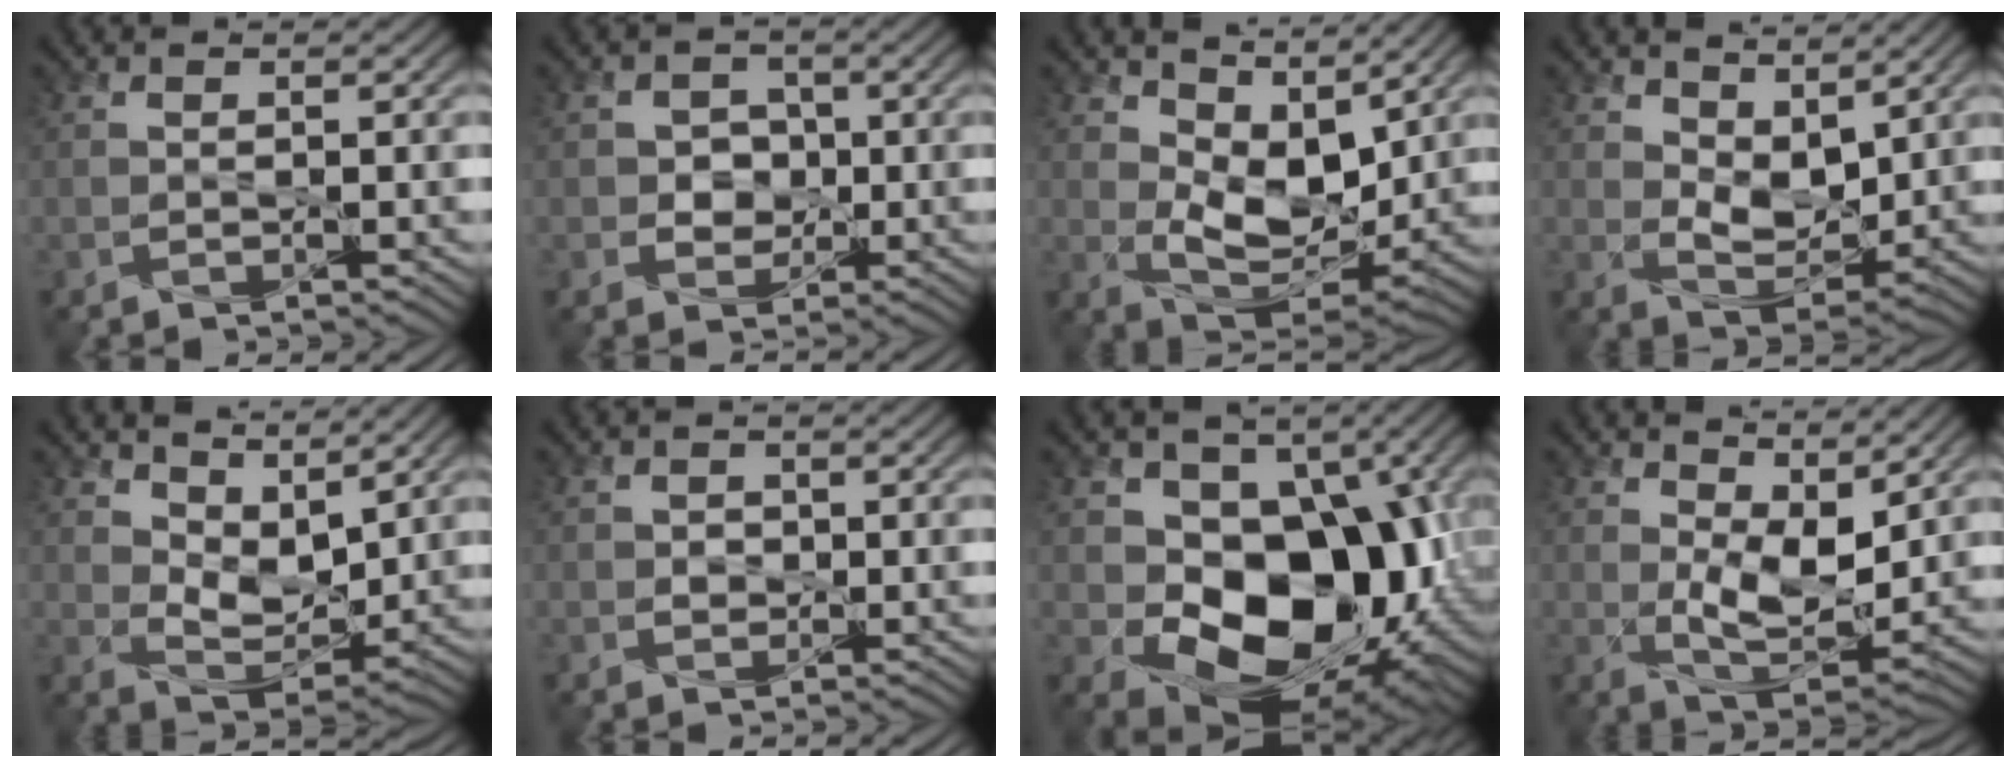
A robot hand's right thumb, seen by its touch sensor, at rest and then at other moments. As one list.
[{"total": 3.3, "force": [-0.2, 3.0, 1.3], "torque": [-0.020, 0.000, -0.018]}, {"total": 8.9, "force": [4.1, 5.2, 6.0], "torque": [-0.130, -0.012, 0.073]}, {"total": 6.3, "force": [3.6, 3.5, 3.8], "torque": [-0.084, -0.011, 0.059]}, {"total": 6.8, "force": [4.4, 3.6, 3.9], "torque": [-0.086, -0.010, 0.071]}, {"total": 1.2, "force": [-0.2, 1.1, 0.5], "torque": [-0.008, -0.004, -0.004]}, {"total": 15.0, "force": [-1.1, 10.8, 10.4], "torque": [-0.150, -0.031, -0.016]}, {"total": 8.0, "force": [2.8, 4.1, 6.3], "torque": [-0.127, -0.010, 0.047]}]